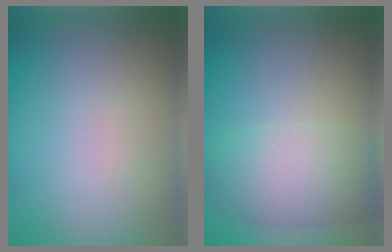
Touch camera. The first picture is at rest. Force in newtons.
{"total": 5.9, "press": 5.9, "slide": 0.0}